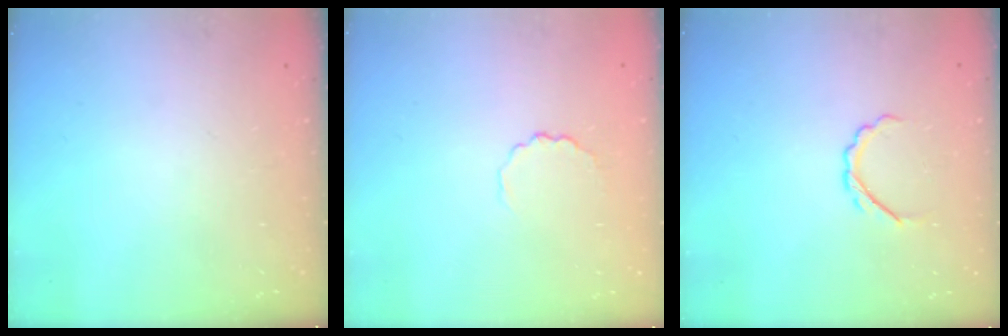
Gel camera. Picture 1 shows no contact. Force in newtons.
{"total": 2.8, "press": 2.6, "slide": 1.1}
{"total": 4.5, "press": 4.4, "slide": 0.9}